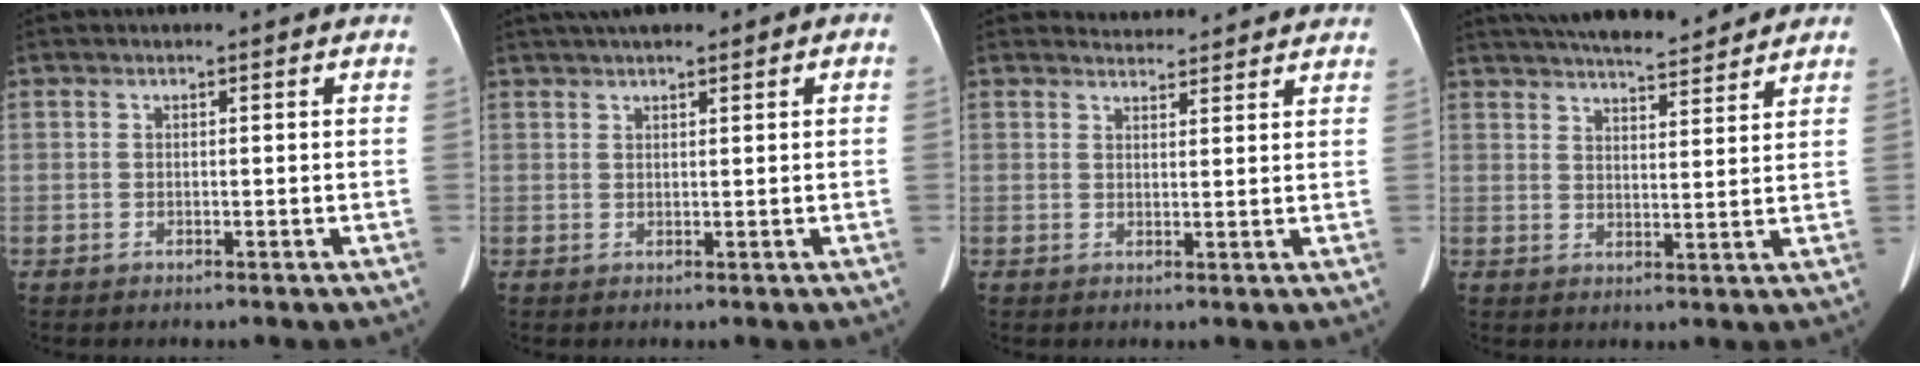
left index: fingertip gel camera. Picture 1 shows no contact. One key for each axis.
{"total": 6.0, "fx": 3.6, "fy": 1.7, "fz": 4.5, "tx": -0.078, "ty": 0.028, "tz": 0.054}
{"total": 5.7, "fx": 5.6, "fy": 1.0, "fz": 0.6, "tx": -0.008, "ty": 0.018, "tz": 0.060}
{"total": 15.4, "fx": 13.6, "fy": 2.7, "fz": 6.6, "tx": -0.112, "ty": 0.021, "tz": 0.197}